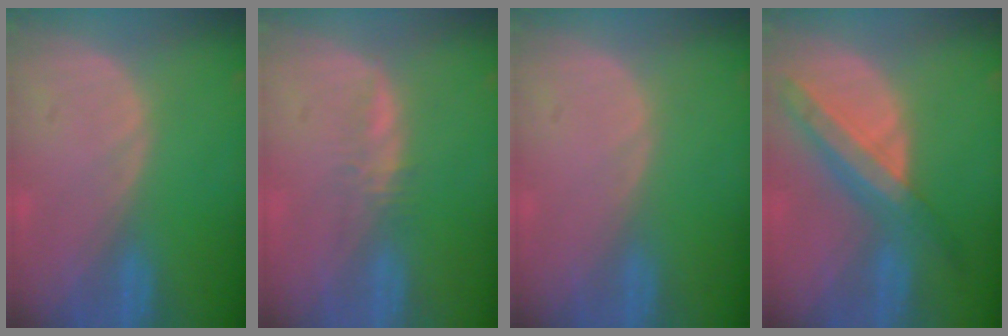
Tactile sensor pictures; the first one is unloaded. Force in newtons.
{"total": 2.0, "press": 1.8, "slide": 0.6}
{"total": 0.0}
{"total": 8.6, "press": 7.6, "slide": 4.1}